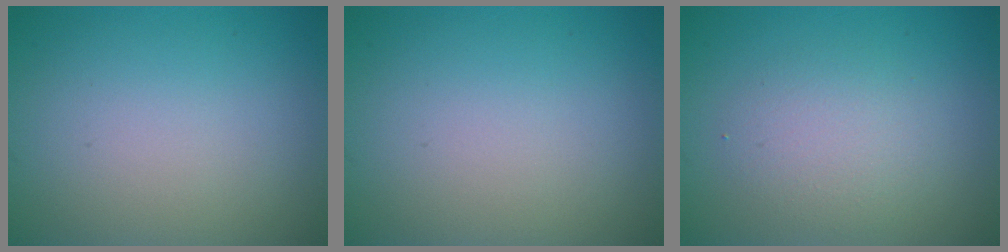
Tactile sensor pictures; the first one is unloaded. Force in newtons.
{"total": 0.0}
{"total": 2.8, "press": 2.8, "slide": 0.1}